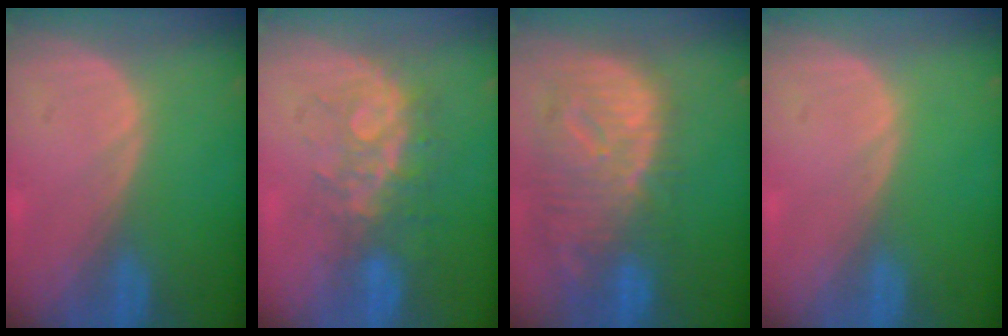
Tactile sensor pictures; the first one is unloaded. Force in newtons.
{"total": 7.7, "press": 7.1, "slide": 3.1}
{"total": 12.5, "press": 10.8, "slide": 6.4}
{"total": 0.0}